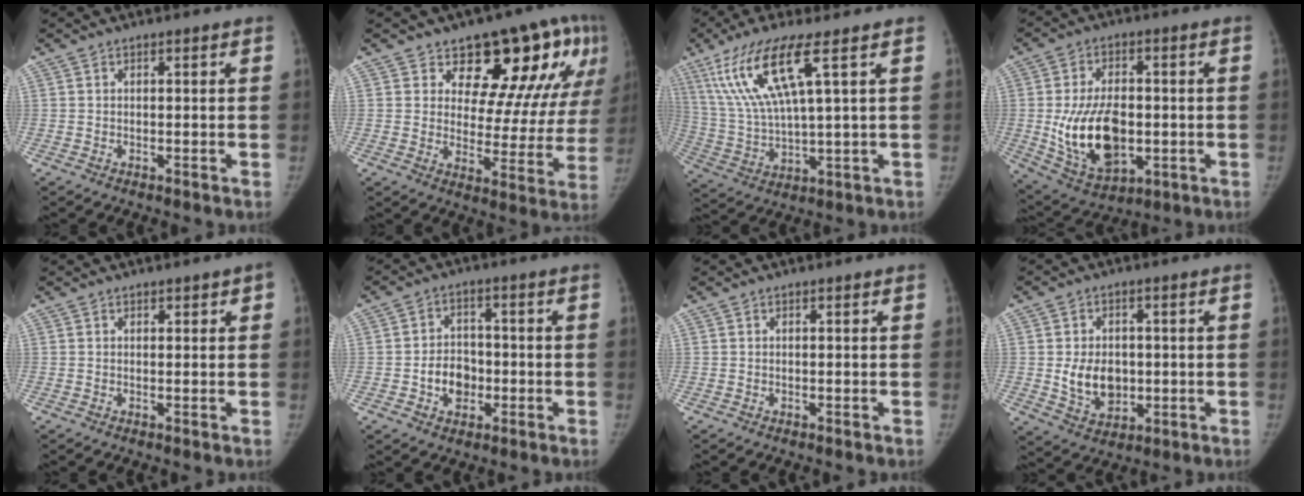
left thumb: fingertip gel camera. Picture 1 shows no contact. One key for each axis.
{"total": 19.2, "fx": 11.1, "fy": 9.1, "fz": 12.7, "tx": -0.111, "ty": -0.055, "tz": 0.144}
{"total": 14.6, "fx": 6.8, "fy": 2.4, "fz": 12.7, "tx": -0.288, "ty": -0.023, "tz": 0.141}
{"total": 16.0, "fx": -1.7, "fy": 9.7, "fz": 12.6, "tx": -0.206, "ty": -0.003, "tz": -0.009}
{"total": 1.4, "fx": 0.8, "fy": 0.7, "fz": 0.9, "tx": -0.001, "ty": -0.001, "tz": 0.010}
{"total": 7.0, "fx": -1.7, "fy": 5.5, "fz": 3.9, "tx": -0.034, "ty": 0.016, "tz": -0.029}
{"total": 0.0}
{"total": 8.7, "fx": -0.3, "fy": 6.6, "fz": 5.7, "tx": -0.069, "ty": -0.007, "tz": 0.010}